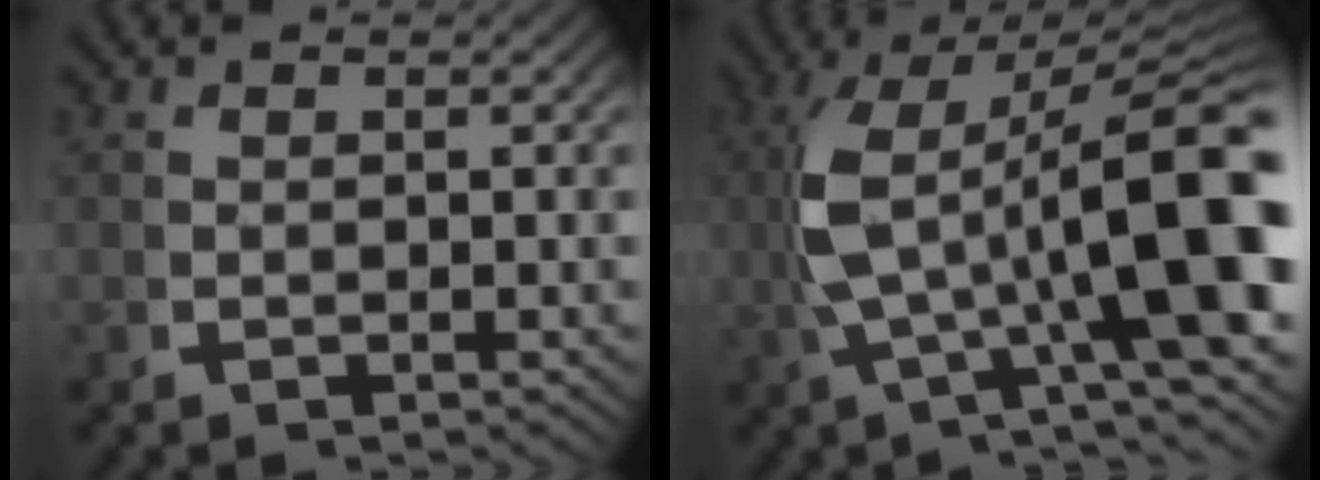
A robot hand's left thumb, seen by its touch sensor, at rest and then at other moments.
{"total": 15.1, "force": [0.0, 6.8, 13.5], "torque": [-0.244, -0.008, 0.007]}